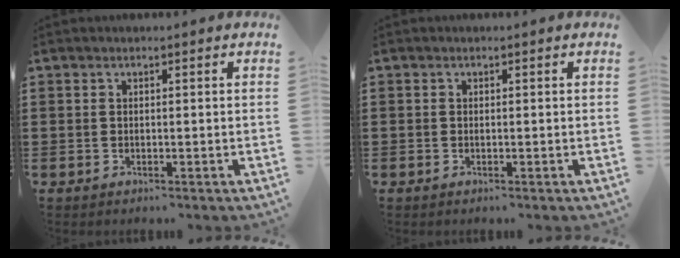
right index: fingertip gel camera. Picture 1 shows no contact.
{"total": 0.0}